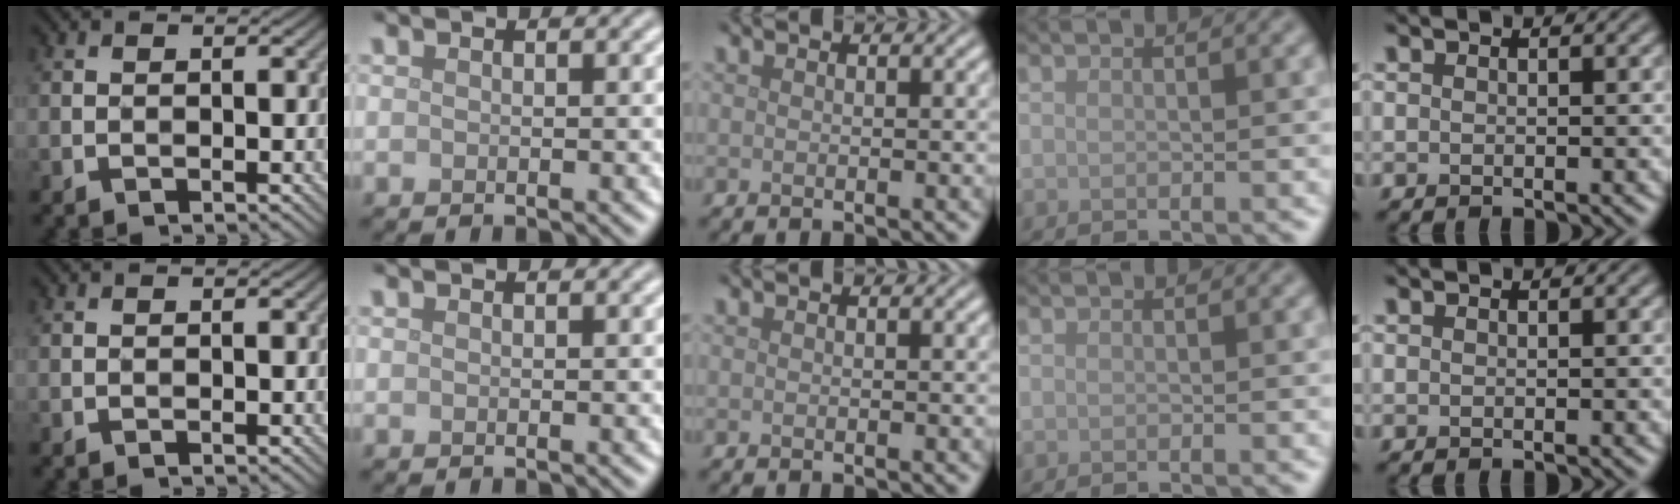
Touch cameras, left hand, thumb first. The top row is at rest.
{}